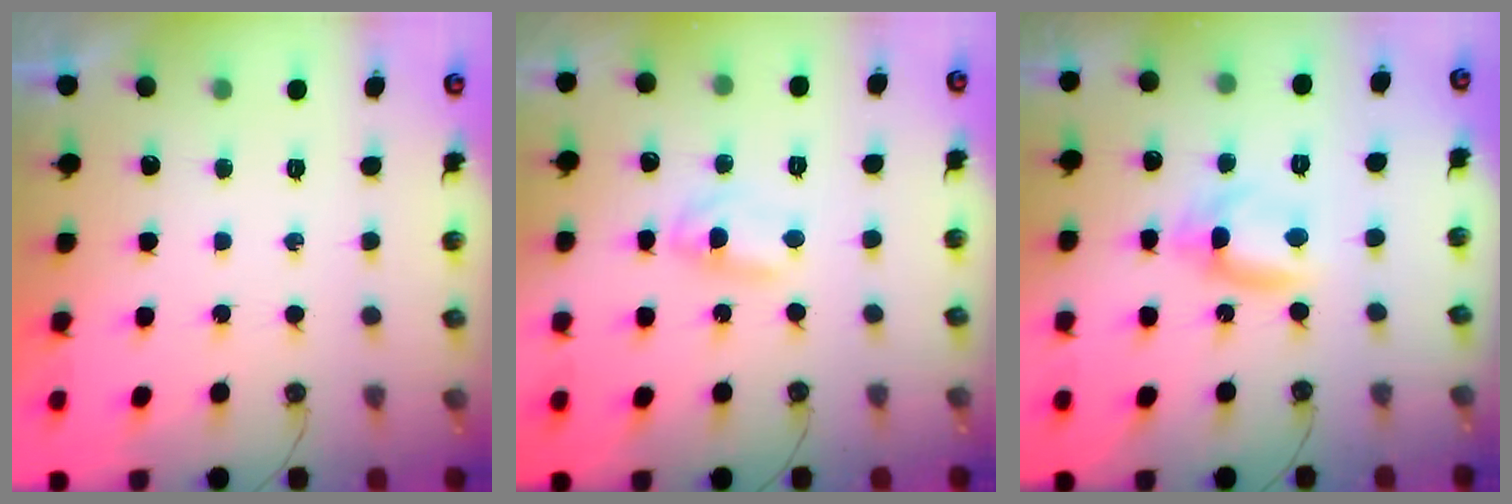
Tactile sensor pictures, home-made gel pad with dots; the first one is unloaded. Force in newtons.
{"total": 2.4, "press": 2.4, "slide": 0.2}
{"total": 6.6, "press": 5.8, "slide": 3.2}